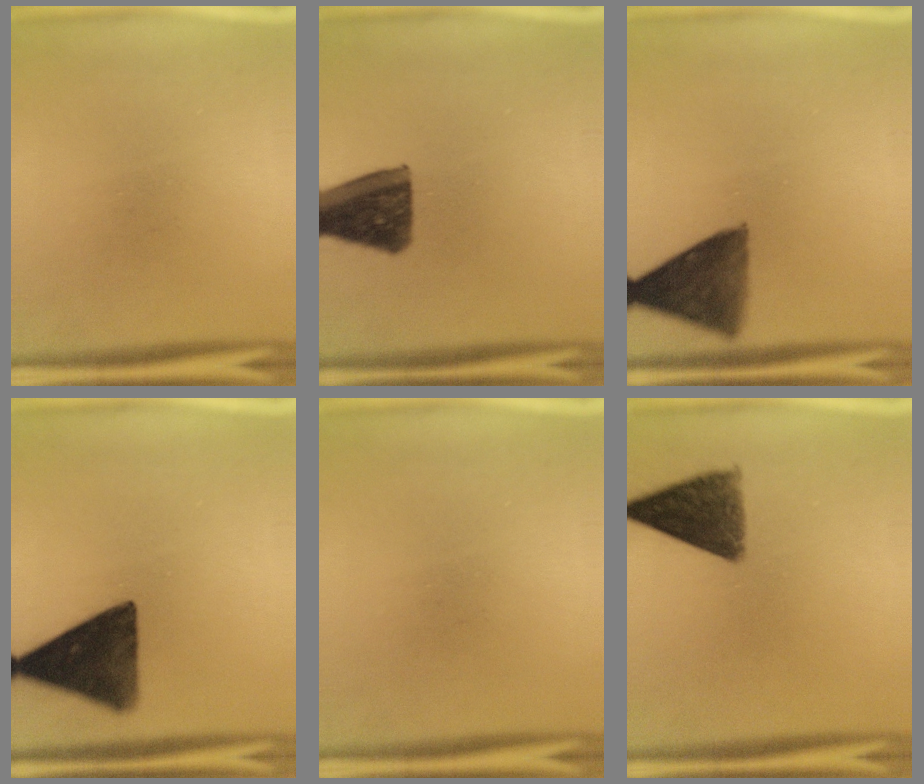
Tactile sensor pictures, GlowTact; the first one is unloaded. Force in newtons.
{"total": 12.0}
{"total": 9.7}
{"total": 13.0}
{"total": 0.0}
{"total": 10.1}